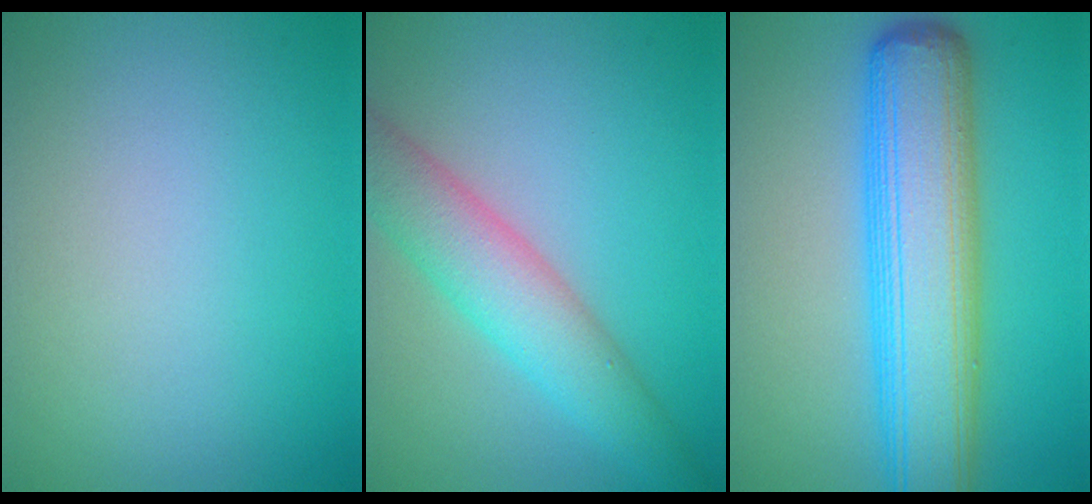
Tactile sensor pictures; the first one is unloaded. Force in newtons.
{"total": 5.7, "press": 5.7, "slide": 0.1}
{"total": 10.0, "press": 10.0, "slide": 0.3}